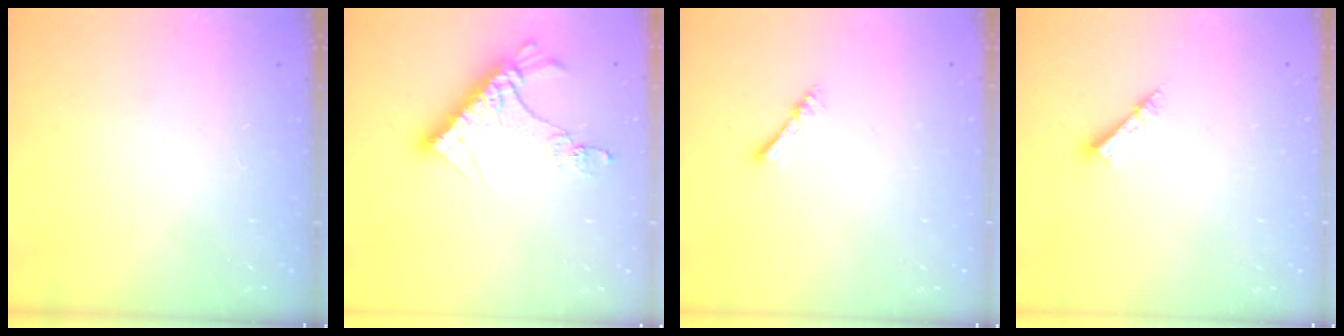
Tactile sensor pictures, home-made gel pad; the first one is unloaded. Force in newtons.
{"total": 12.6, "press": 12.6, "slide": 1.1}
{"total": 2.4, "press": 2.4, "slide": 0.2}
{"total": 2.6, "press": 2.6, "slide": 0.1}